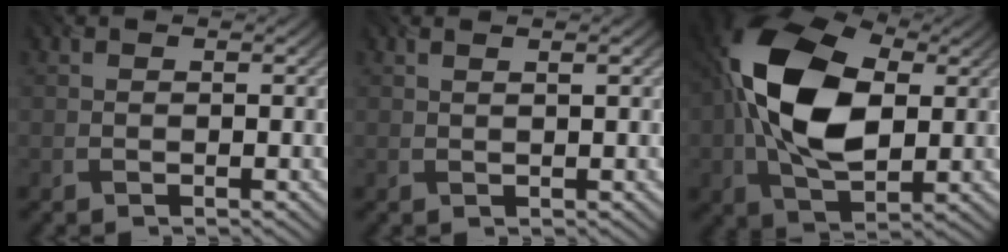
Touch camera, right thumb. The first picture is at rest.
{"total": 1.4, "force": [0.8, 0.1, 1.2], "torque": [-0.020, 0.007, 0.010]}
{"total": 16.4, "force": [1.6, 9.7, 13.1], "torque": [-0.278, 0.016, 0.022]}